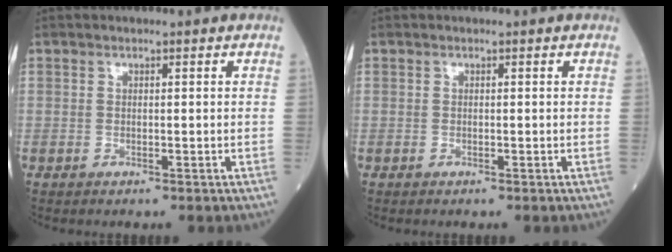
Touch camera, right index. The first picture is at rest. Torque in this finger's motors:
{"motor_torque": [0.00, 0.00, 0.00, 0.00]}